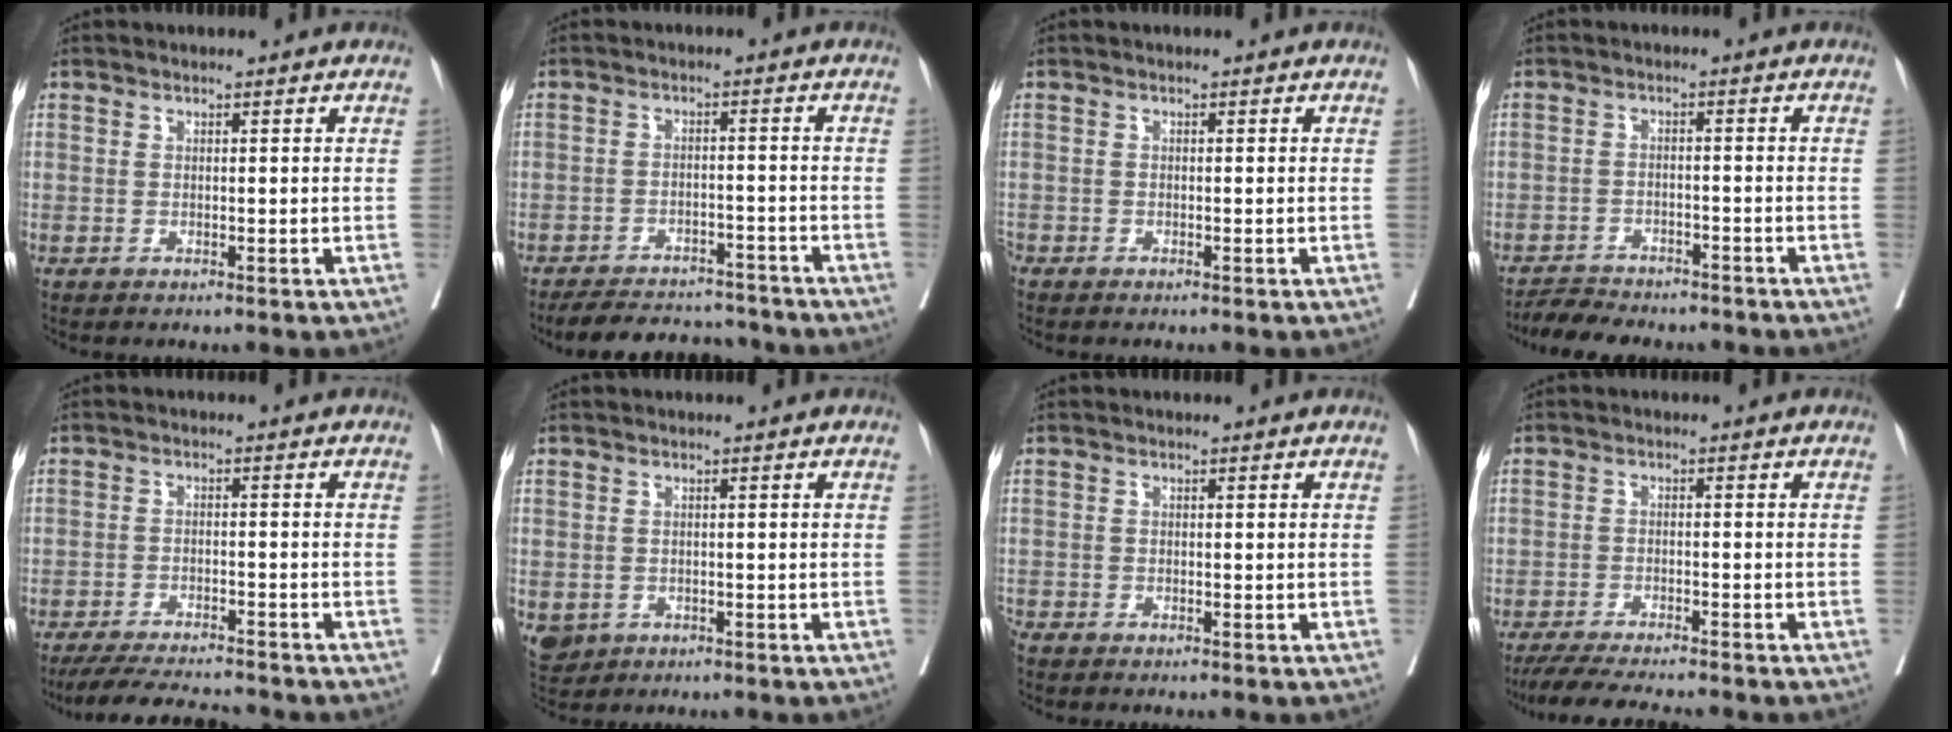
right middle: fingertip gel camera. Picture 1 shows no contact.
{"total": 11.3, "force": [-10.5, 2.9, 2.6], "torque": [-0.037, 0.008, -0.143]}
{"total": 0.9, "force": [-0.8, -0.1, 0.2], "torque": [-0.005, -0.003, -0.018]}
{"total": 6.6, "force": [-6.2, 1.4, 1.6], "torque": [-0.023, -0.008, -0.095]}
{"total": 9.7, "force": [-9.0, 0.7, 3.4], "torque": [-0.051, -0.008, -0.139]}
{"total": 3.2, "force": [-1.4, 2.7, 1.0], "torque": [-0.015, -0.002, -0.015]}
{"total": 1.1, "force": [-1.0, 0.0, 0.2], "torque": [-0.007, -0.005, -0.022]}
{"total": 8.2, "force": [-7.4, 0.2, 3.7], "torque": [-0.051, -0.019, -0.119]}